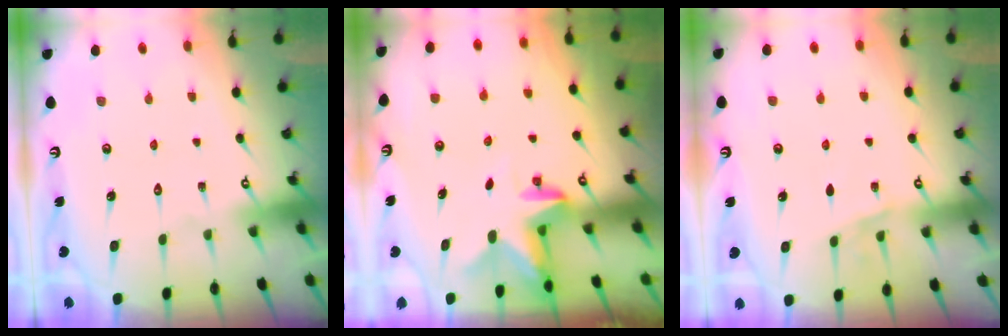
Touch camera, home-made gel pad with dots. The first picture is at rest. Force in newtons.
{"total": 2.8, "press": 2.8, "slide": 0.6}
{"total": 4.8, "press": 4.6, "slide": 1.4}